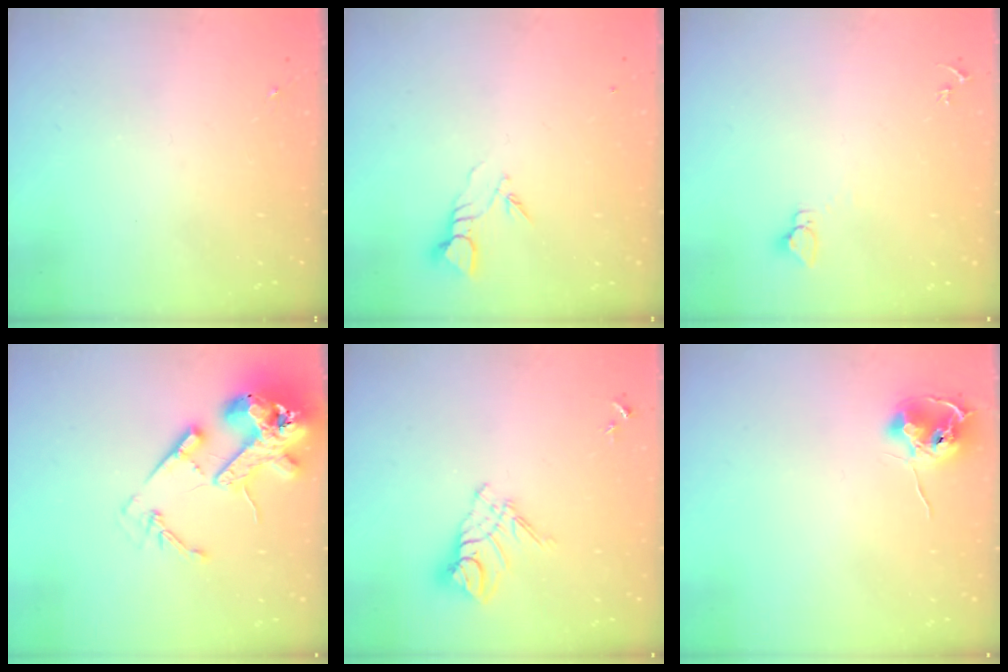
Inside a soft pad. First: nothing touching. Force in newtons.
{"total": 3.9, "press": 3.9, "slide": 0.3}
{"total": 2.8, "press": 2.8, "slide": 0.2}
{"total": 17.7, "press": 17.5, "slide": 2.4}
{"total": 10.9, "press": 10.8, "slide": 0.9}
{"total": 9.1, "press": 9.1, "slide": 0.6}